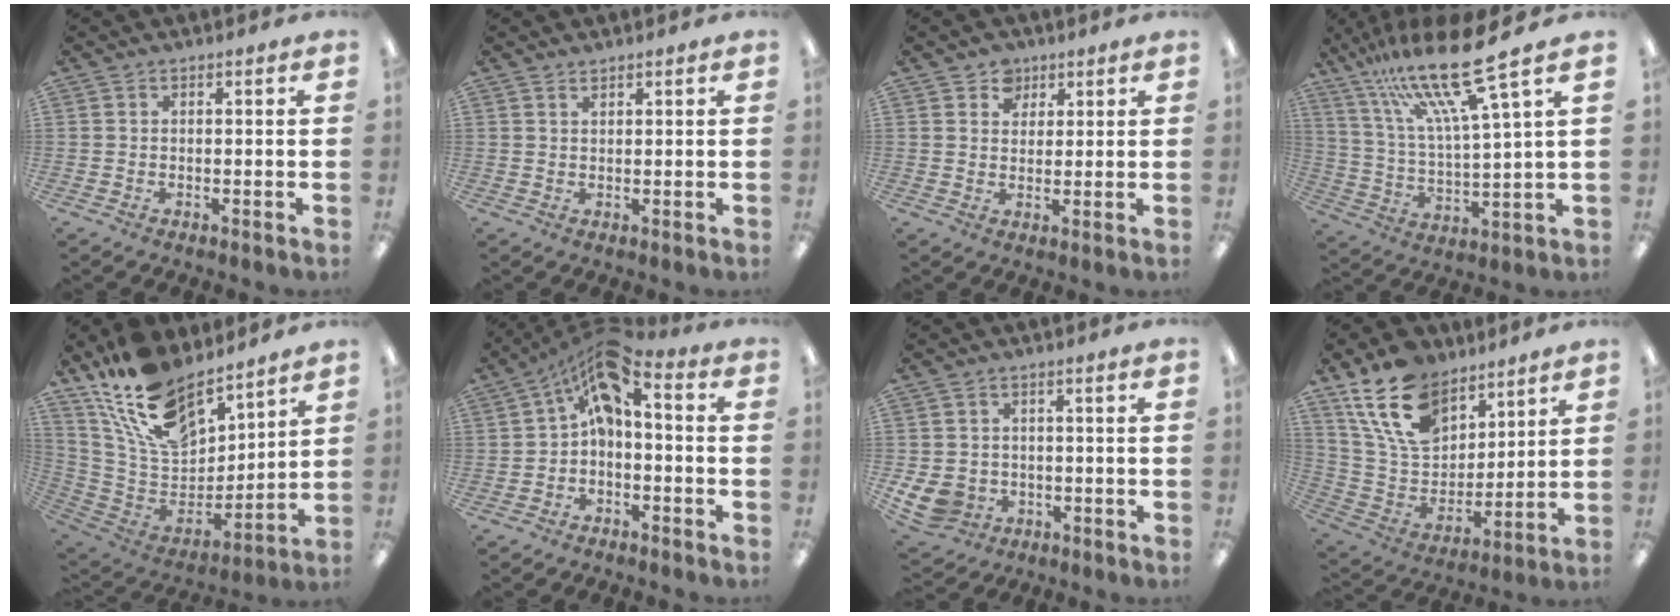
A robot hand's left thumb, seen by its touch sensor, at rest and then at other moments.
{"total": 1.2, "force": [1.2, 0.2, -0.1], "torque": [0.000, 0.000, 0.022]}
{"total": 5.0, "force": [3.4, 3.6, 0.4], "torque": [0.000, -0.007, 0.059]}
{"total": 21.7, "force": [15.2, 3.4, 15.1], "torque": [-0.292, -0.087, 0.242]}
{"total": 18.8, "force": [14.6, 8.6, 8.2], "torque": [-0.171, -0.089, 0.271]}
{"total": 9.4, "force": [3.6, 4.0, 7.7], "torque": [-0.123, -0.020, 0.067]}
{"total": 6.4, "force": [-1.8, 5.6, 2.5], "torque": [-0.070, 0.009, -0.033]}
{"total": 18.1, "force": [11.9, 10.8, 8.4], "torque": [-0.172, -0.045, 0.227]}